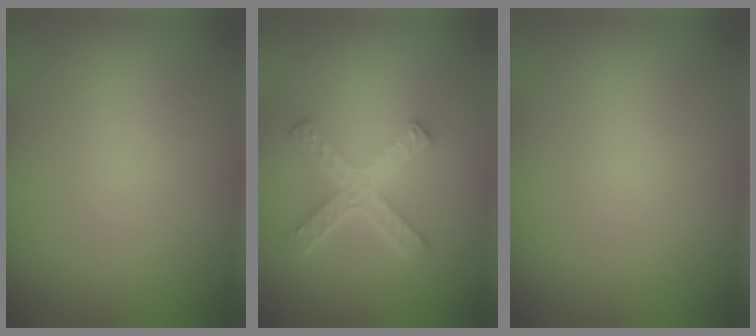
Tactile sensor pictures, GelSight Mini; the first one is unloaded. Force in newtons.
{"total": 4.8, "press": 3.3, "slide": 3.4}
{"total": 0.0}